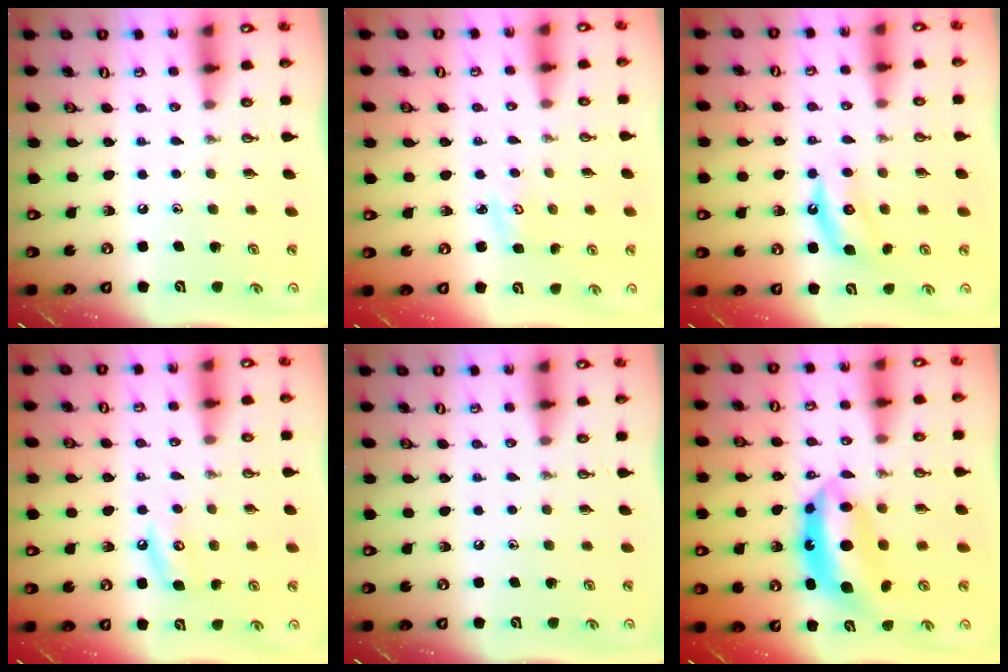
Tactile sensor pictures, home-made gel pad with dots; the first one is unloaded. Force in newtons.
{"total": 2.8, "press": 2.8, "slide": 0.2}
{"total": 5.7, "press": 5.6, "slide": 0.4}
{"total": 5.4, "press": 5.4, "slide": 0.3}
{"total": 0.0}
{"total": 10.5, "press": 10.4, "slide": 0.7}